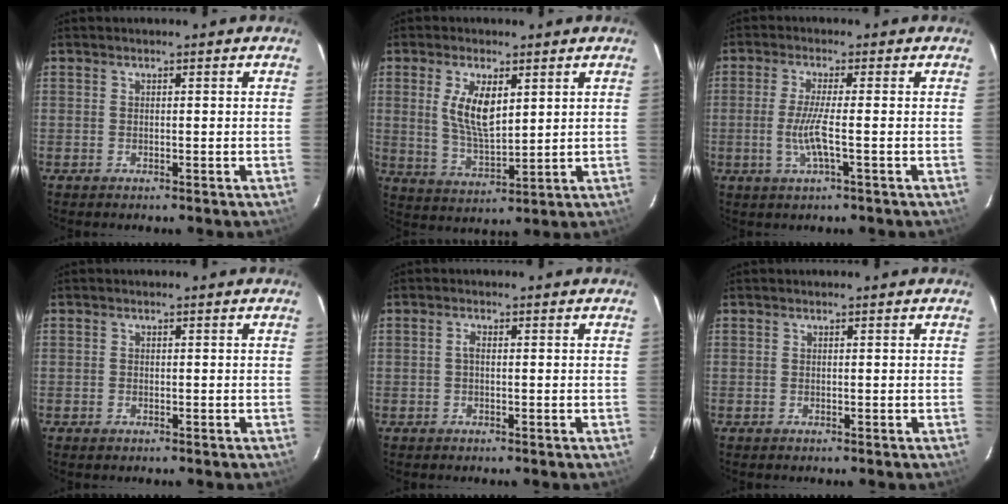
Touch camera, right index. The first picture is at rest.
{"total": 8.4, "force": [2.7, 3.5, 7.1], "torque": [-0.139, -0.002, 0.059]}
{"total": 5.4, "force": [-1.3, -0.1, 5.2], "torque": [-0.110, -0.006, -0.025]}
{"total": 0.7, "force": [-0.5, 0.5, 0.2], "torque": [-0.003, -0.002, -0.009]}
{"total": 1.0, "force": [-0.1, 0.4, 0.9], "torque": [-0.019, 0.006, -0.004]}
{"total": 0.0}